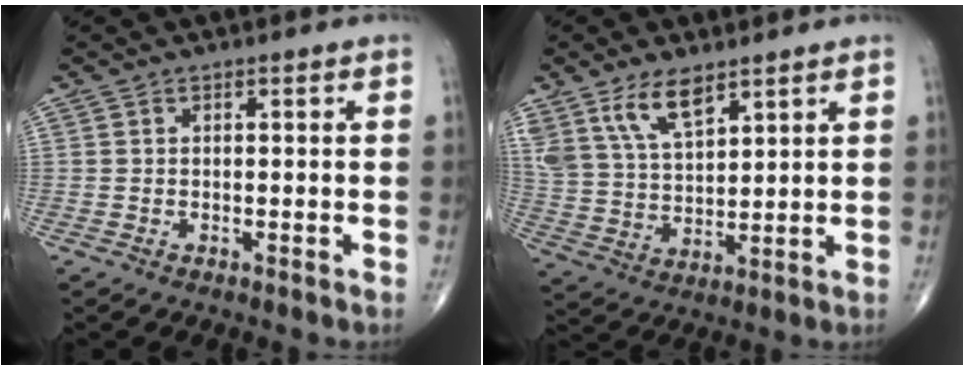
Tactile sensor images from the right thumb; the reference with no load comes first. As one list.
[{"total": 9.8, "force": [6.4, 4.2, 6.2], "torque": [-0.112, -0.026, 0.134]}]